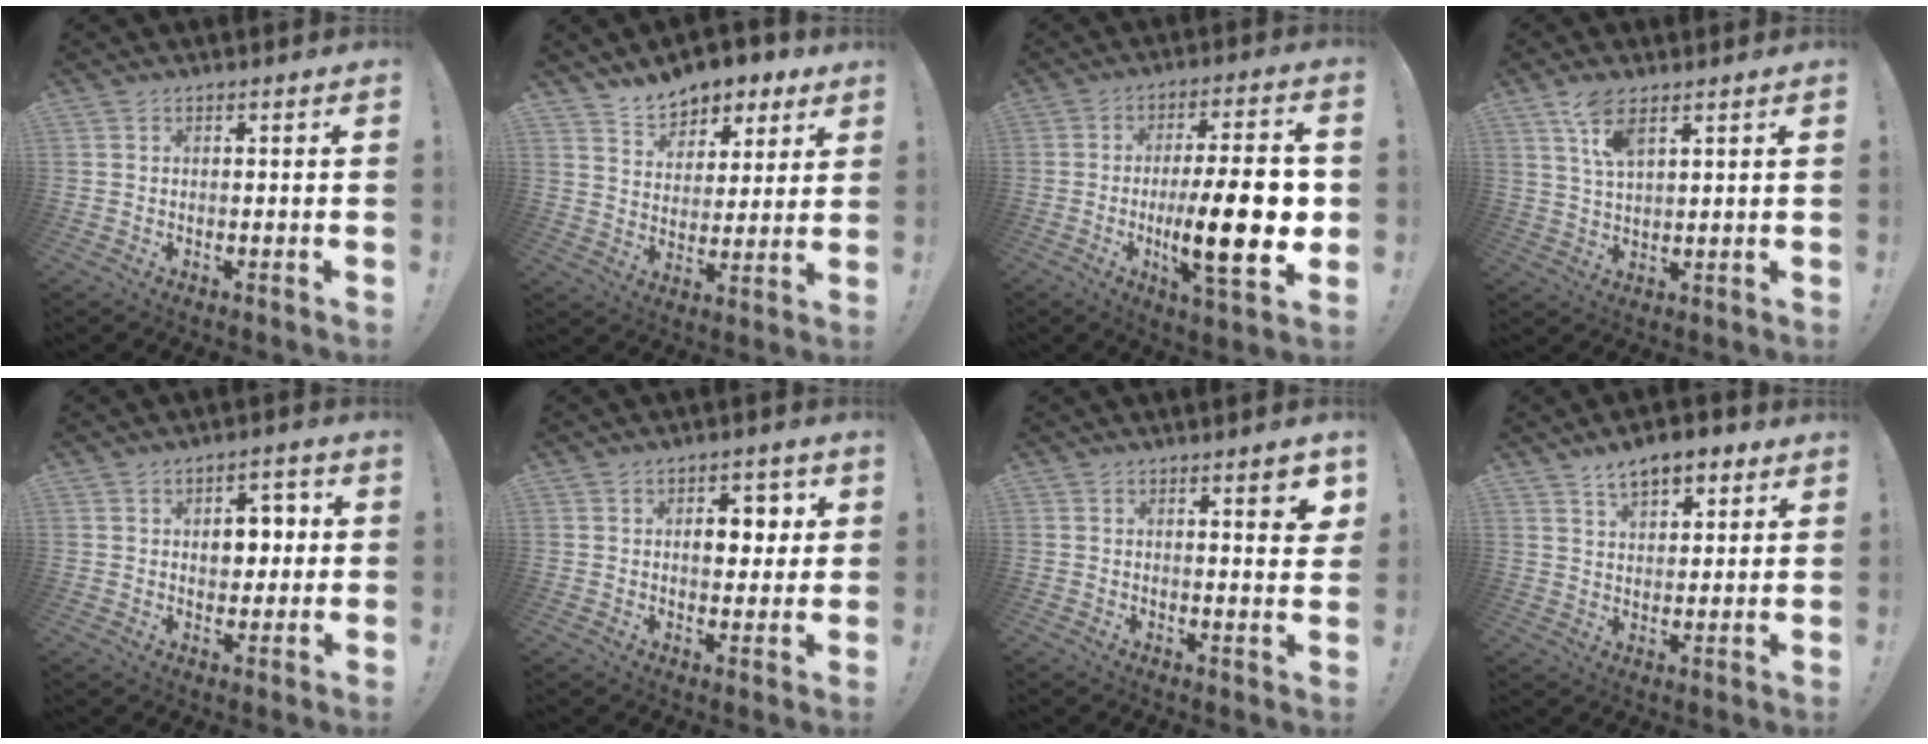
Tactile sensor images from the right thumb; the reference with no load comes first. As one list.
[{"total": 9.6, "force": [7.9, 4.9, 2.2], "torque": [-0.039, -0.059, 0.150]}, {"total": 20.7, "force": [-2.7, 4.8, 19.9], "torque": [-0.311, -0.009, -0.040]}, {"total": 7.1, "force": [4.3, 2.5, 5.0], "torque": [-0.098, -0.013, 0.079]}, {"total": 7.2, "force": [0.9, 5.3, 4.8], "torque": [-0.061, 0.004, 0.012]}, {"total": 6.5, "force": [1.7, 4.4, 4.5], "torque": [-0.051, -0.006, 0.022]}, {"total": 4.6, "force": [2.5, 0.4, 3.8], "torque": [-0.036, -0.023, 0.034]}, {"total": 8.8, "force": [5.7, 4.7, 4.8], "torque": [-0.064, -0.022, 0.101]}]